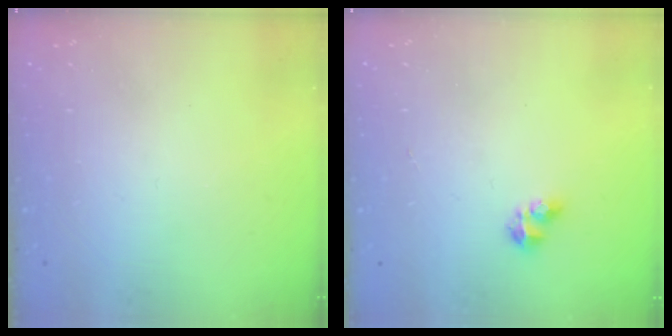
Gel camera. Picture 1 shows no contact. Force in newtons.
{"total": 2.9, "press": 2.9, "slide": 0.3}